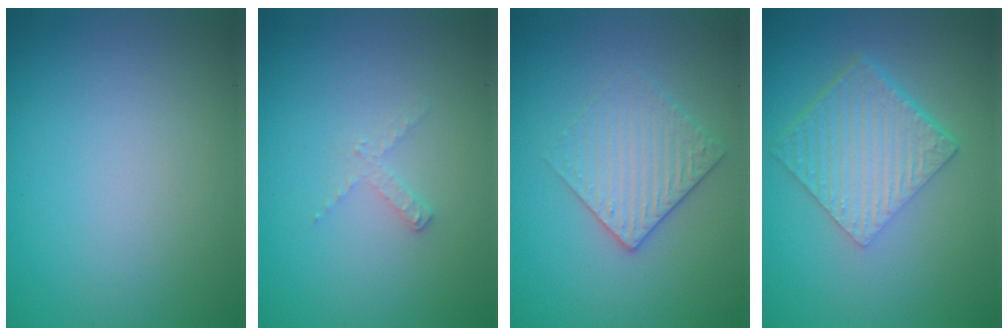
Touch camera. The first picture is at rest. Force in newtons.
{"total": 1.1, "press": 1.1, "slide": 0.2}
{"total": 3.0, "press": 2.7, "slide": 1.3}
{"total": 6.3, "press": 4.3, "slide": 4.6}